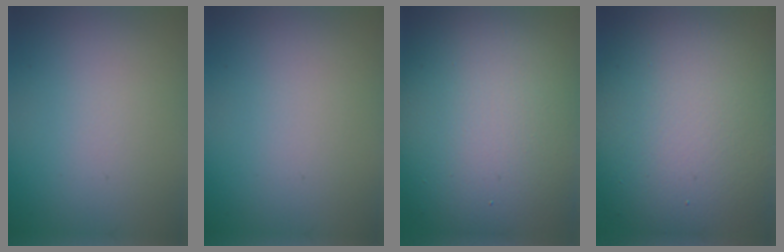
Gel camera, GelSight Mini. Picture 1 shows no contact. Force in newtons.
{"total": 0.0}
{"total": 16.1, "press": 16.1, "slide": 0.9}
{"total": 13.8, "press": 13.8, "slide": 1.0}